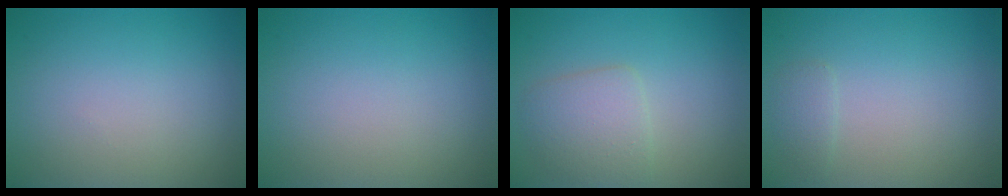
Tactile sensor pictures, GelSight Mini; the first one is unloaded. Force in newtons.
{"total": 0.0}
{"total": 3.0, "press": 3.0, "slide": 0.1}
{"total": 1.0, "press": 1.0, "slide": 0.1}